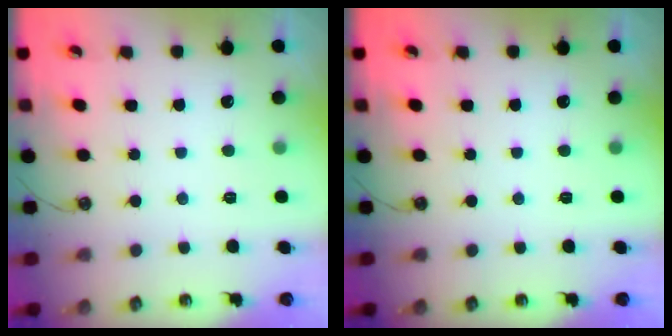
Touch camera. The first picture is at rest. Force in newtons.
{"total": 0.0}